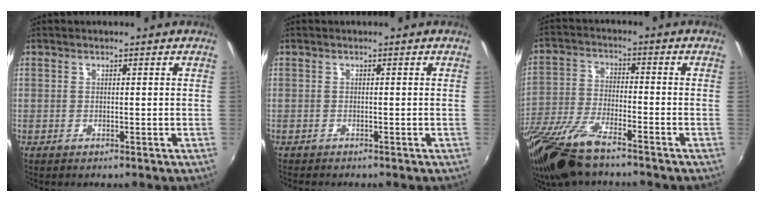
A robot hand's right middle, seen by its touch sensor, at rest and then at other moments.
{"total": 1.0, "force": [-1.0, -0.1, 0.2], "torque": [-0.006, -0.009, -0.017]}
{"total": 16.0, "force": [-12.0, 3.9, 9.8], "torque": [-0.210, -0.044, -0.230]}